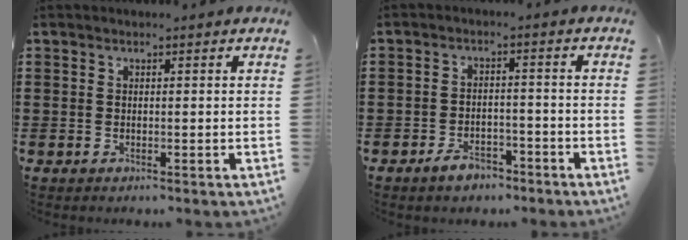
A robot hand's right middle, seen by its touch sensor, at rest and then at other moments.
{"total": 3.5, "force": [-2.9, 1.4, 1.2], "torque": [-0.022, 0.010, -0.057]}